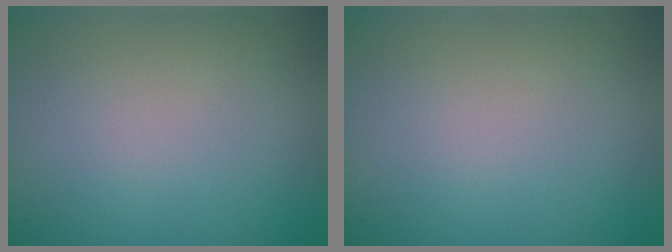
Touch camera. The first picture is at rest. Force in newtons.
{"total": 0.0}